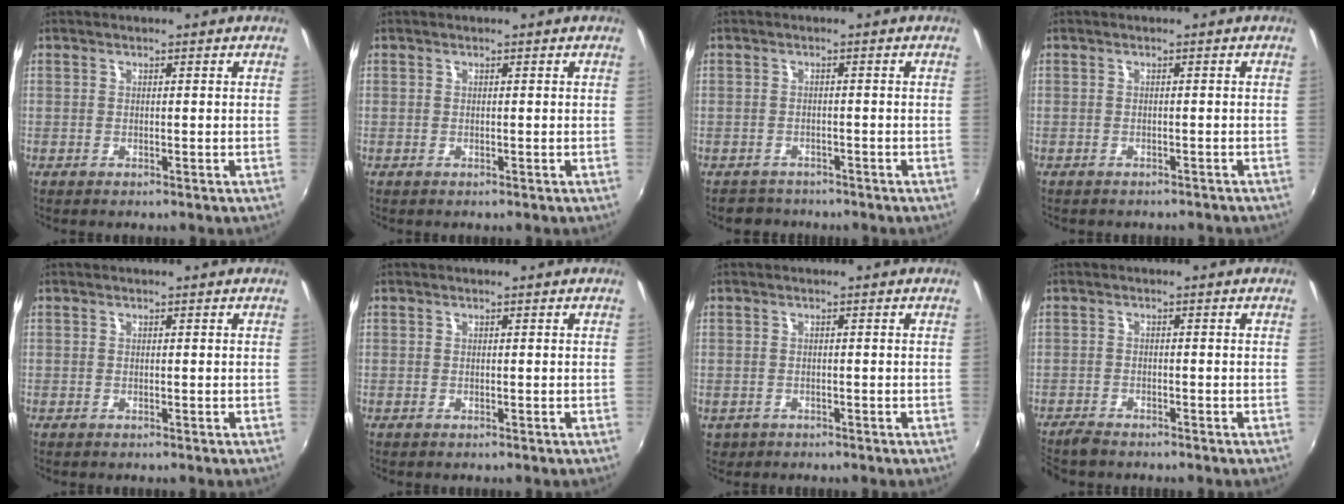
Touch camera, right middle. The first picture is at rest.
{"total": 0.0}
{"total": 3.7, "force": [-3.2, 1.8, 0.2], "torque": [-0.017, -0.004, -0.054]}
{"total": 3.2, "force": [-2.9, 1.1, 0.9], "torque": [-0.019, -0.012, -0.036]}
{"total": 0.0}
{"total": 0.0}
{"total": 2.3, "force": [-1.0, 1.9, 0.8], "torque": [-0.021, -0.005, -0.012]}
{"total": 3.4, "force": [-3.2, 0.7, 1.0], "torque": [-0.034, -0.016, -0.064]}